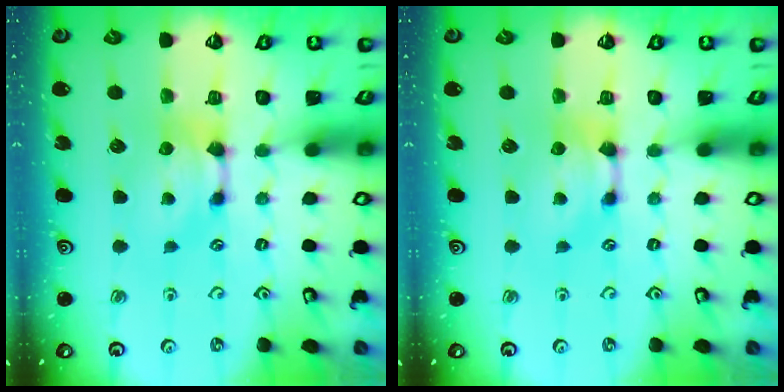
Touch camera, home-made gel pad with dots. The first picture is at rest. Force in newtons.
{"total": 0.0}